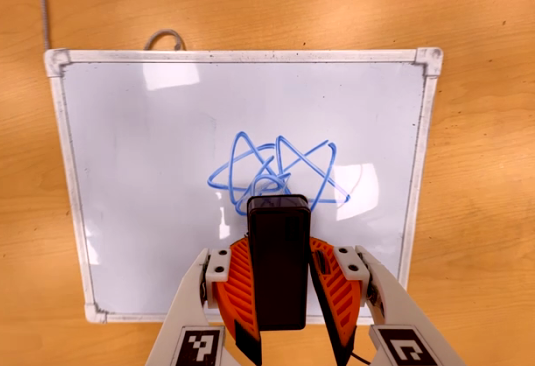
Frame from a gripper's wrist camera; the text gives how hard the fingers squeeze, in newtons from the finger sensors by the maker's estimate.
{"total": 6.1, "left": 5.8, "right": 6.4}